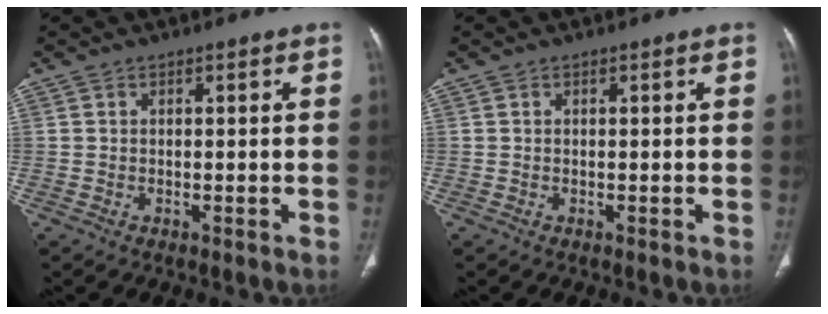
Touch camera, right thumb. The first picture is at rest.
{"total": 0.0}